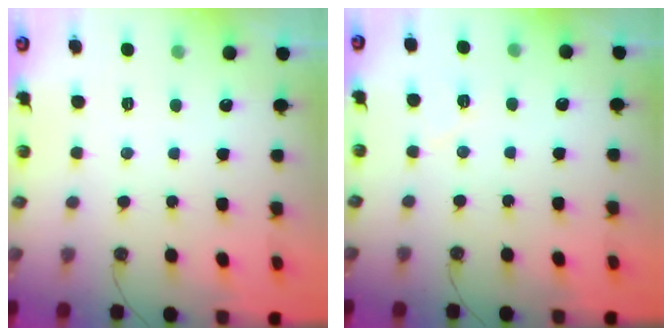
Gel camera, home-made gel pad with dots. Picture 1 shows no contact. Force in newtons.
{"total": 4.2, "press": 3.7, "slide": 1.9}